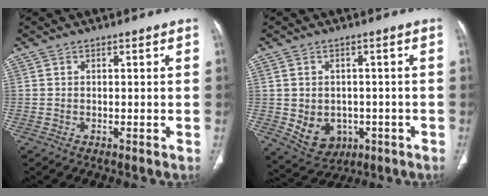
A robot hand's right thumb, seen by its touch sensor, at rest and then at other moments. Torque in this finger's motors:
{"motor_torque": [-0.35, 0.48, -0.08, 0.15, 0.13]}